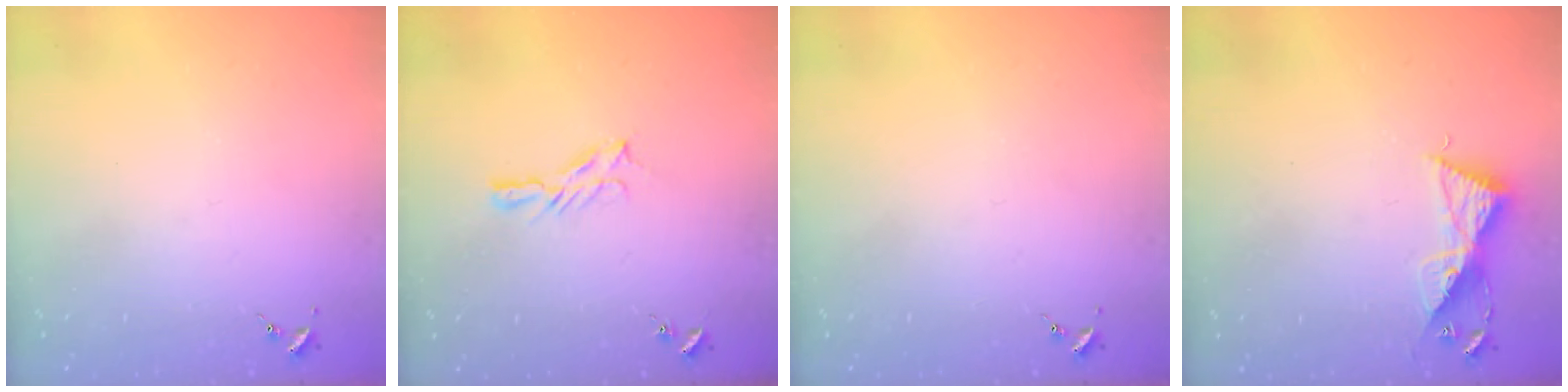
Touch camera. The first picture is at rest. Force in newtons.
{"total": 4.7, "press": 4.7, "slide": 0.5}
{"total": 0.0}
{"total": 8.8, "press": 8.7, "slide": 0.5}